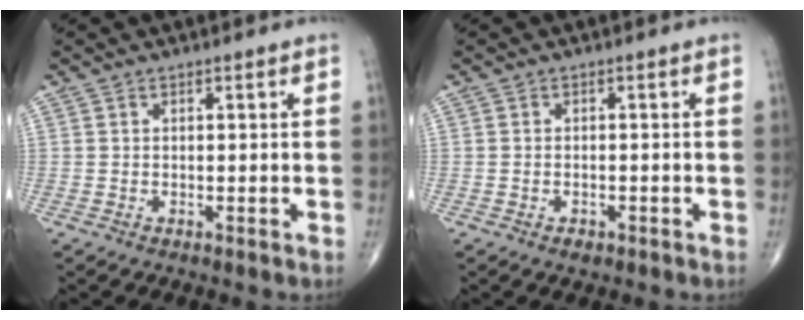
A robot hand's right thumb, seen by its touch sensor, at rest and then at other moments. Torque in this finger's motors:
{"motor_torque": [-0.55, -0.22, -0.44, -0.34, 0.07]}